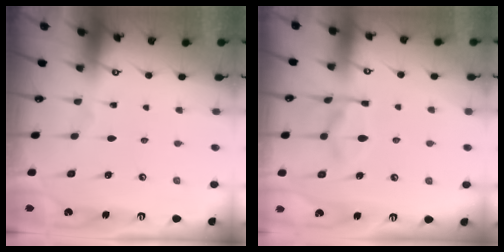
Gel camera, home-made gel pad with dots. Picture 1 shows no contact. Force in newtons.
{"total": 7.0, "press": 6.9, "slide": 1.3}